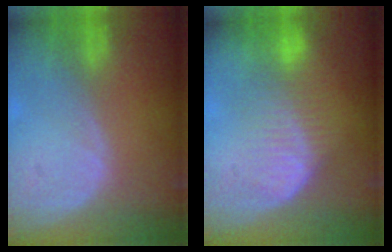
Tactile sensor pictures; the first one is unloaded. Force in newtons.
{"total": 6.9, "press": 6.8, "slide": 1.4}